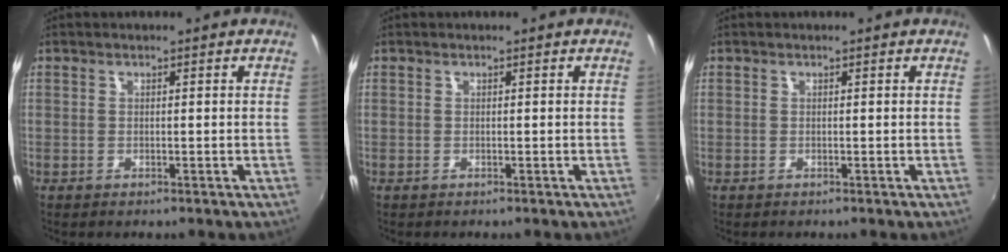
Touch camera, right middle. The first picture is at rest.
{"total": 0.0}
{"total": 0.0}